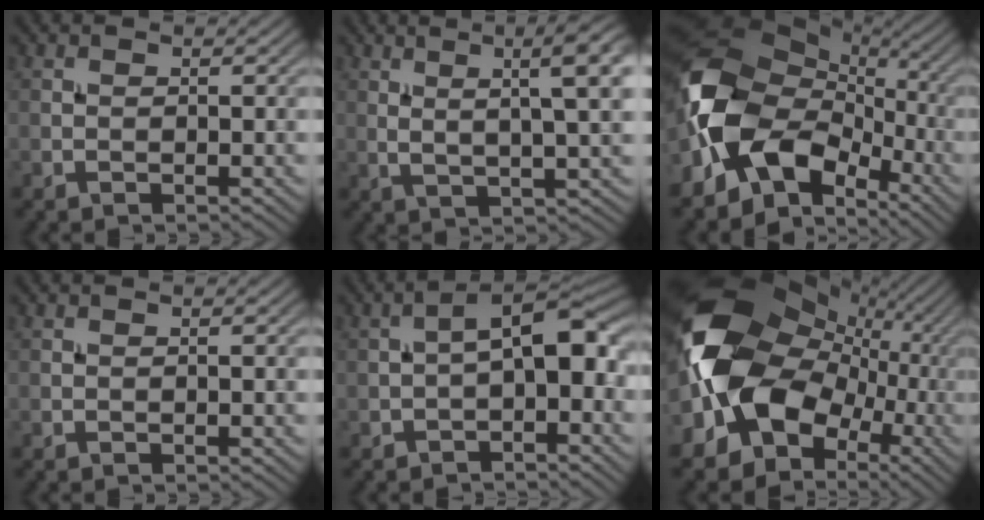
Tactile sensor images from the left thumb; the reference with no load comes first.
{"total": 9.3, "force": [3.7, 1.7, 8.4], "torque": [-0.116, 0.025, 0.058]}
{"total": 16.4, "force": [-4.0, 11.0, 11.4], "torque": [-0.244, -0.009, -0.087]}
{"total": 0.0}
{"total": 6.5, "force": [-0.9, 2.7, 5.8], "torque": [-0.083, 0.019, -0.023]}
{"total": 18.6, "force": [-0.6, 14.2, 12.0], "torque": [-0.252, -0.012, -0.007]}